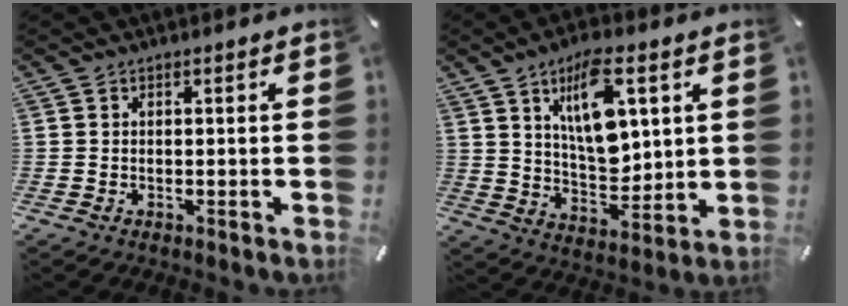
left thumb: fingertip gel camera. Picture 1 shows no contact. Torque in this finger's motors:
{"motor_torque": [1.58, 1.52, 1.46, -1.32, 0.15]}